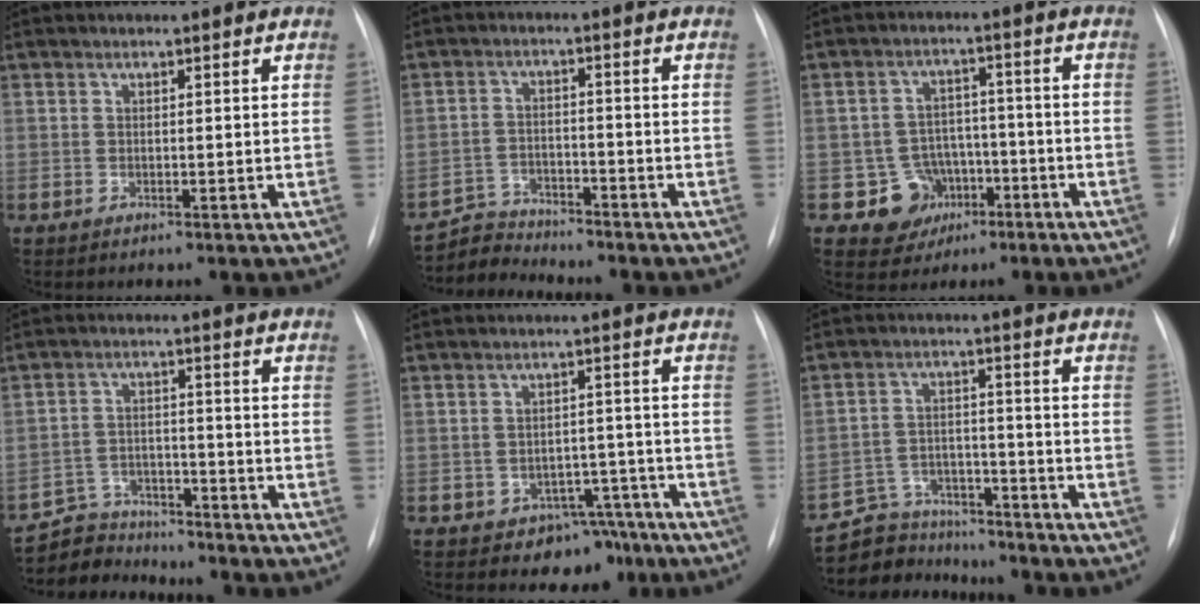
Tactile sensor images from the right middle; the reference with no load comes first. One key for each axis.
{"total": 4.5, "fx": -4.3, "fy": -0.1, "fz": -1.6, "tx": 0.027, "ty": -0.006, "tz": -0.079}
{"total": 6.6, "fx": -2.8, "fy": 5.9, "fz": 0.6, "tx": 0.002, "ty": 0.014, "tz": -0.036}
{"total": 6.9, "fx": -6.5, "fy": 2.0, "fz": -0.6, "tx": 0.008, "ty": 0.012, "tz": -0.115}
{"total": 6.2, "fx": -4.3, "fy": 4.3, "fz": 1.0, "tx": 0.010, "ty": 0.025, "tz": -0.052}
{"total": 9.9, "fx": -9.2, "fy": 3.8, "fz": 0.2, "tx": -0.002, "ty": 0.033, "tz": -0.150}